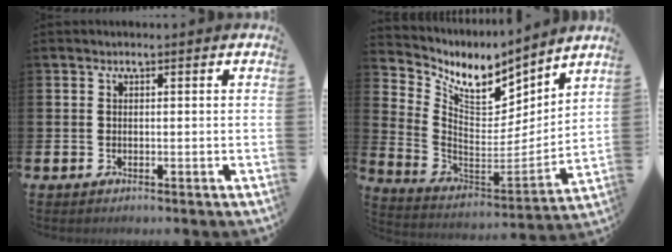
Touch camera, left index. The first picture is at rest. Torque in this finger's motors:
{"motor_torque": [0.38, -0.47, 0.48, 0.10]}